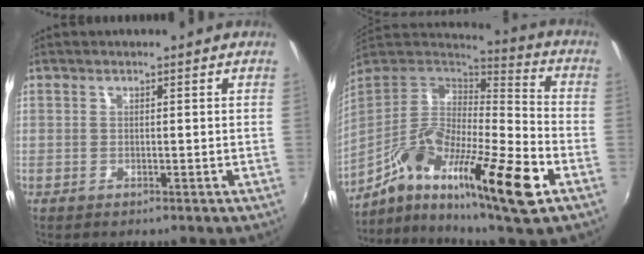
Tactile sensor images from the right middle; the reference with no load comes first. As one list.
[{"total": 22.6, "force": [-10.9, 4.6, 19.3], "torque": [-0.336, -0.025, -0.199]}]